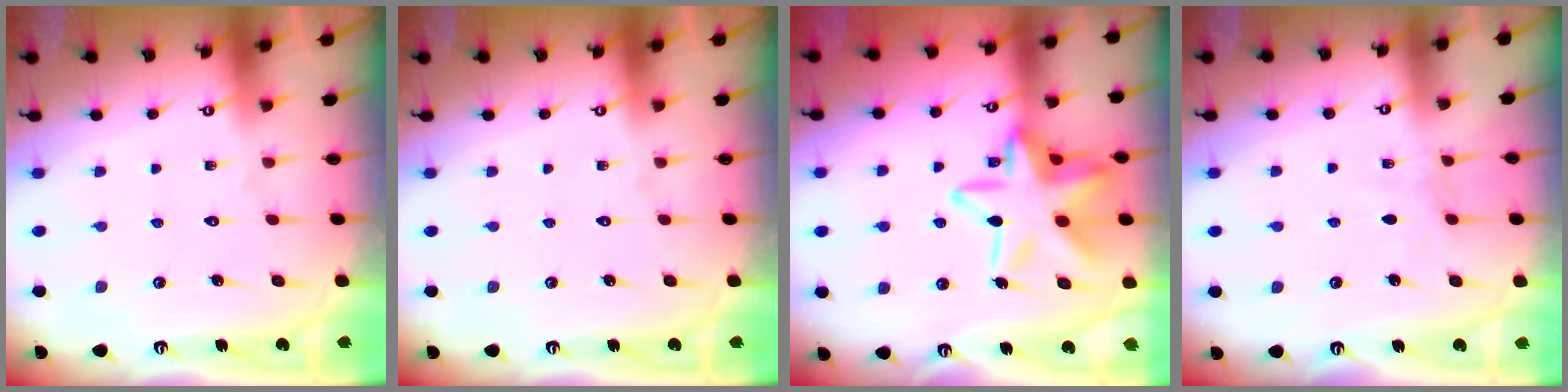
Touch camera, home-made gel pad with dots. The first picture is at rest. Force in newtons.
{"total": 0.0}
{"total": 19.1, "press": 19.0, "slide": 1.8}
{"total": 3.6, "press": 3.6, "slide": 0.4}